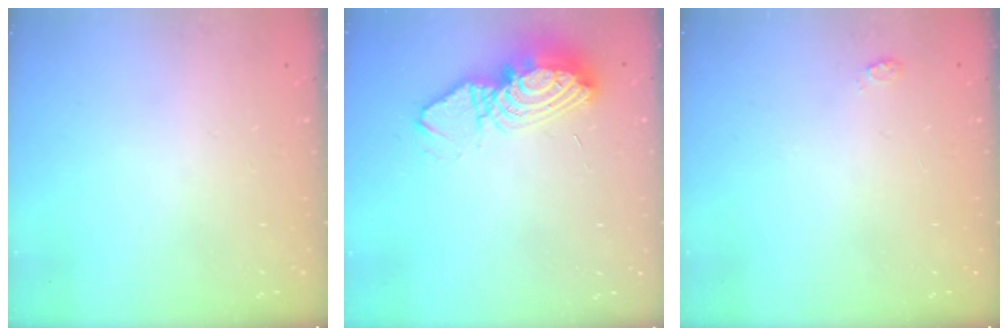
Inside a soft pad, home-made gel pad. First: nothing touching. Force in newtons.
{"total": 12.2, "press": 12.1, "slide": 0.9}
{"total": 3.6, "press": 3.6, "slide": 0.6}